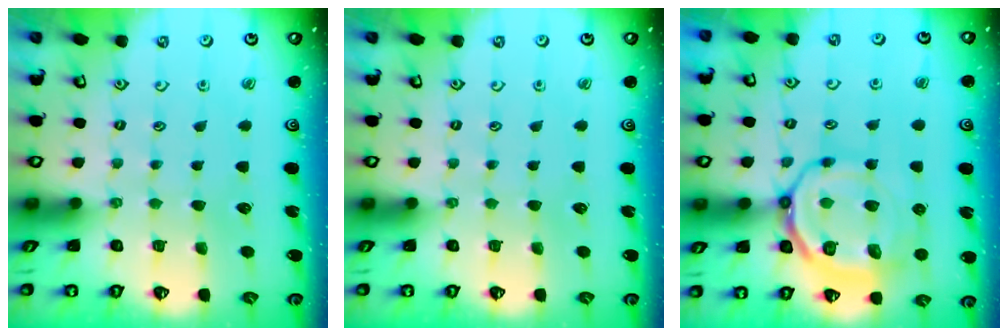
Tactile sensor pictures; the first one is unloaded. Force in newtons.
{"total": 0.0}
{"total": 13.7, "press": 13.5, "slide": 2.2}